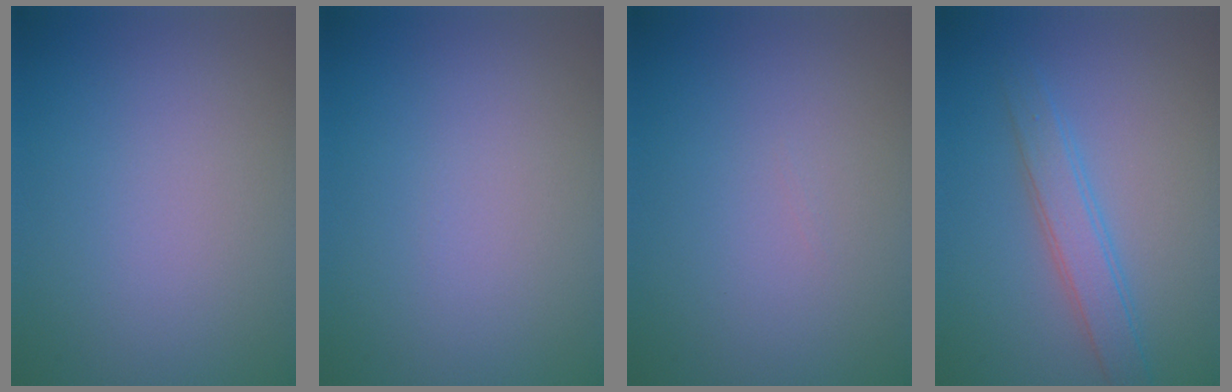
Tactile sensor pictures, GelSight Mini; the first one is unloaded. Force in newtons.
{"total": 0.0}
{"total": 0.0}
{"total": 2.9, "press": 2.9, "slide": 0.1}